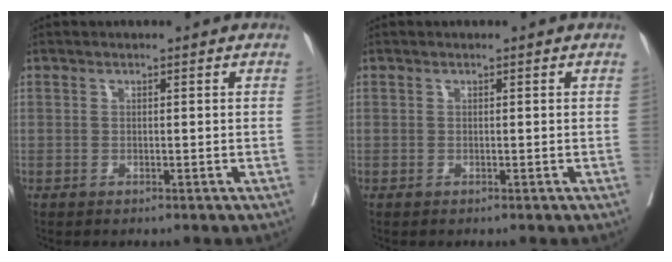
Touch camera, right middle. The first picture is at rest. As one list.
[{"total": 0.0}]